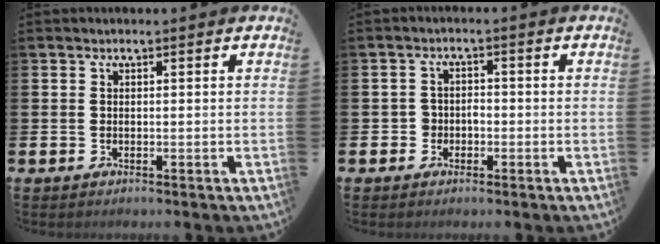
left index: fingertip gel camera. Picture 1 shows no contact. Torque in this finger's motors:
{"motor_torque": [0.00, 0.24, -0.03, 0.00]}